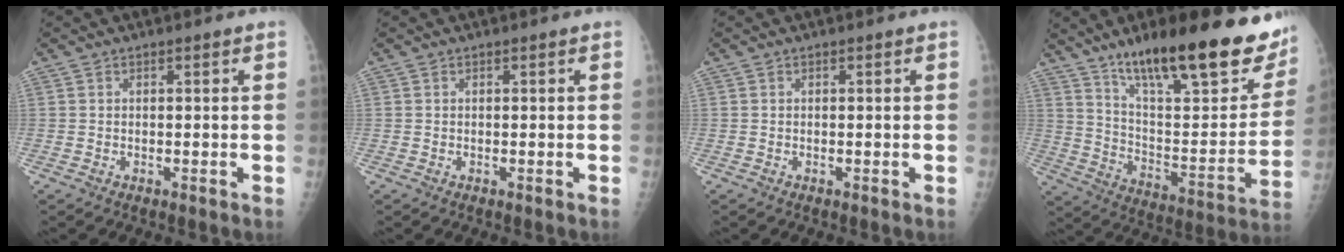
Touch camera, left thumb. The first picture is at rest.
{"total": 0.0}
{"total": 0.0}
{"total": 30.2, "force": [20.2, 8.1, 21.0], "torque": [-0.275, -0.073, 0.310]}